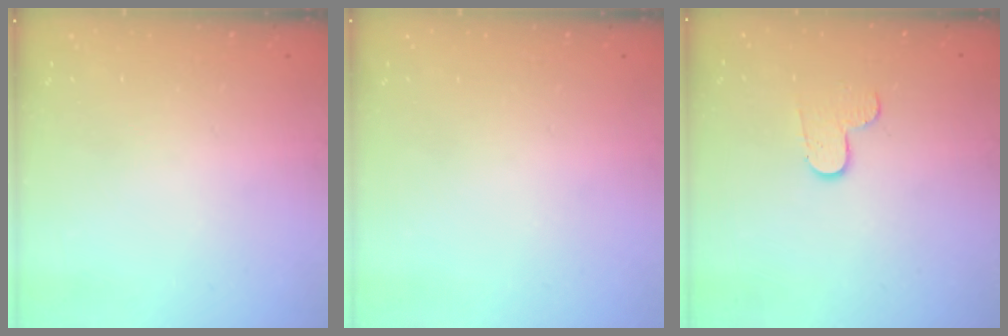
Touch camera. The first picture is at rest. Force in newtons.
{"total": 0.0}
{"total": 7.5, "press": 7.4, "slide": 0.6}